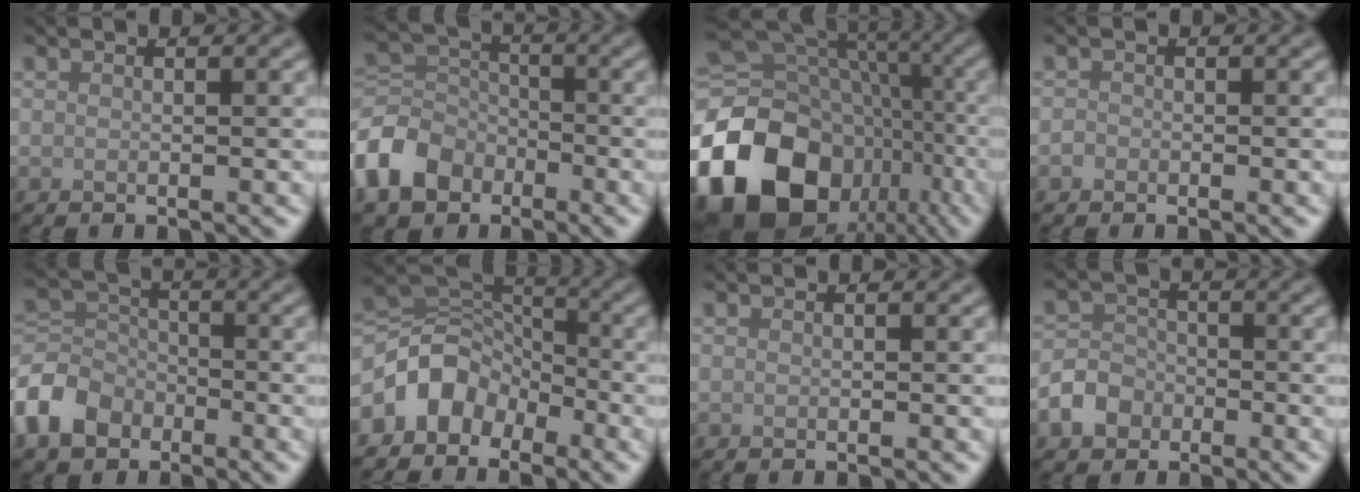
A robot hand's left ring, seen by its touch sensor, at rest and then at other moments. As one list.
[{"total": 6.6, "force": [-3.5, 4.8, 2.8], "torque": [-0.062, 0.006, -0.089]}, {"total": 20.2, "force": [-7.7, 15.0, 11.1], "torque": [-0.235, -0.008, -0.109]}, {"total": 0.7, "force": [-0.4, 0.6, 0.1], "torque": [0.001, -0.003, -0.009]}, {"total": 5.7, "force": [-3.1, 4.2, 2.3], "torque": [-0.051, 0.007, -0.080]}, {"total": 5.3, "force": [-3.0, 3.9, 2.0], "torque": [-0.026, 0.006, -0.065]}, {"total": 0.0}, {"total": 3.6, "force": [-2.0, 2.8, 1.1], "torque": [-0.013, -0.002, -0.040]}]